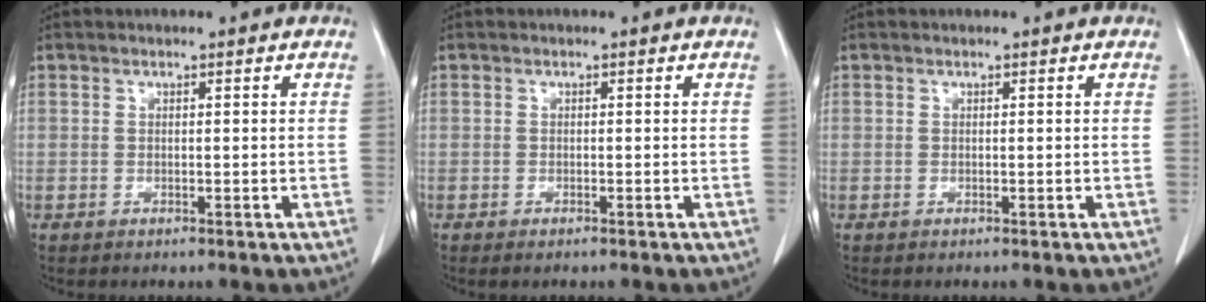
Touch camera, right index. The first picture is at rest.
{"total": 0.7, "force": [-0.6, 0.1, 0.4], "torque": [-0.011, -0.002, -0.007]}
{"total": 0.0}